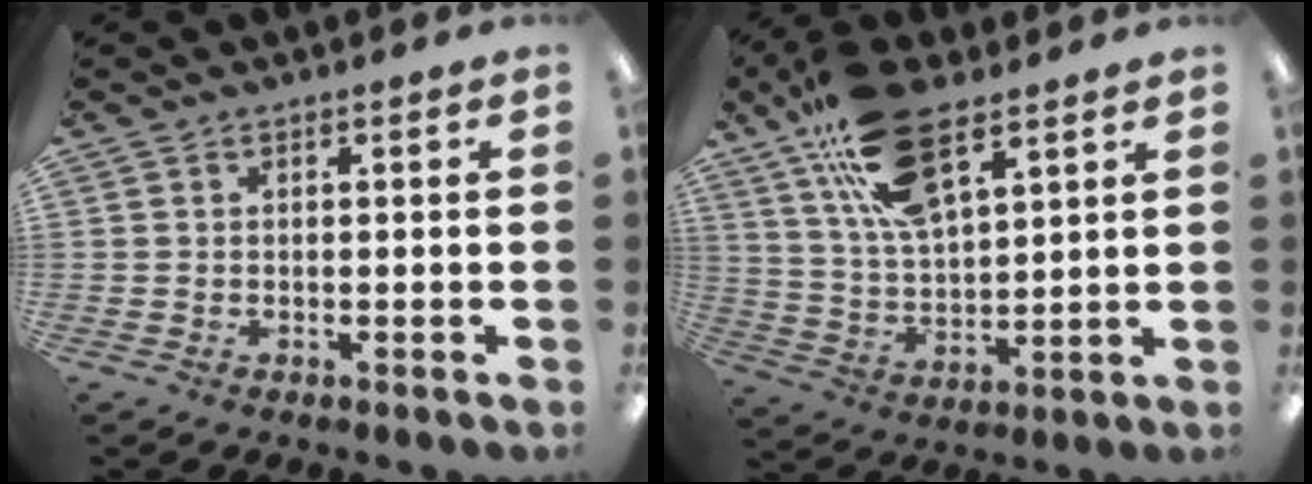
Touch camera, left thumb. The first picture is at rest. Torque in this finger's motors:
{"motor_torque": [0.29, 0.35, 1.41, -1.36, 0.32]}